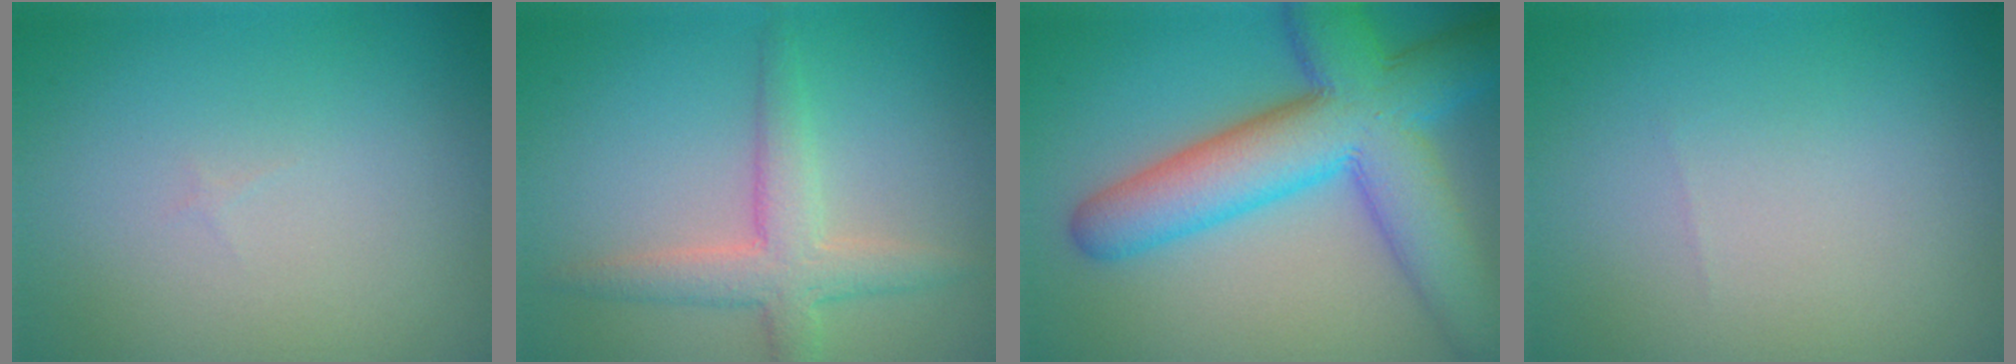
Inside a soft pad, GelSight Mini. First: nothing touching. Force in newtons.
{"total": 3.7, "press": 3.7, "slide": 0.2}
{"total": 10.6, "press": 10.6, "slide": 0.3}
{"total": 0.0}